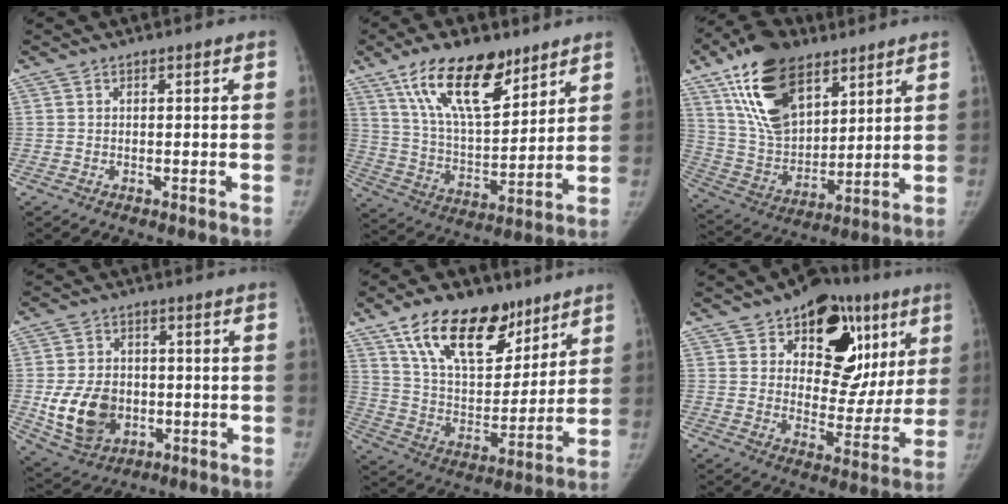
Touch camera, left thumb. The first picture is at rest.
{"total": 17.8, "force": [11.0, 7.7, 11.7], "torque": [-0.165, -0.055, 0.203]}
{"total": 21.4, "force": [11.7, 11.8, 13.5], "torque": [-0.219, -0.041, 0.216]}
{"total": 12.4, "force": [-2.0, 9.6, 7.7], "torque": [-0.112, 0.001, -0.023]}
{"total": 21.1, "force": [13.0, 11.4, 12.0], "torque": [-0.157, -0.049, 0.228]}
{"total": 21.4, "force": [9.6, 13.2, 13.9], "torque": [-0.124, -0.017, 0.135]}